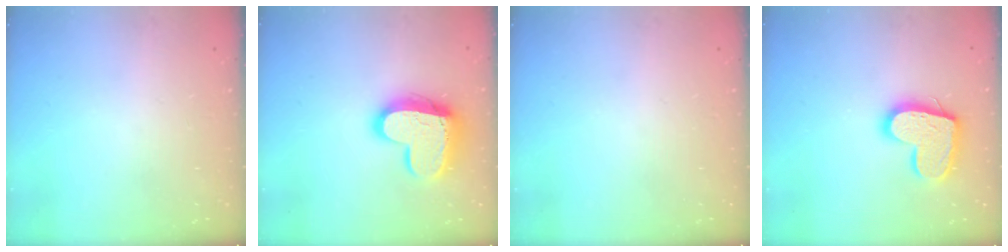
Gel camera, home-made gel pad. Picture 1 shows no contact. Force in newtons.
{"total": 16.2, "press": 16.1, "slide": 1.4}
{"total": 0.0}
{"total": 15.1, "press": 15.0, "slide": 1.0}